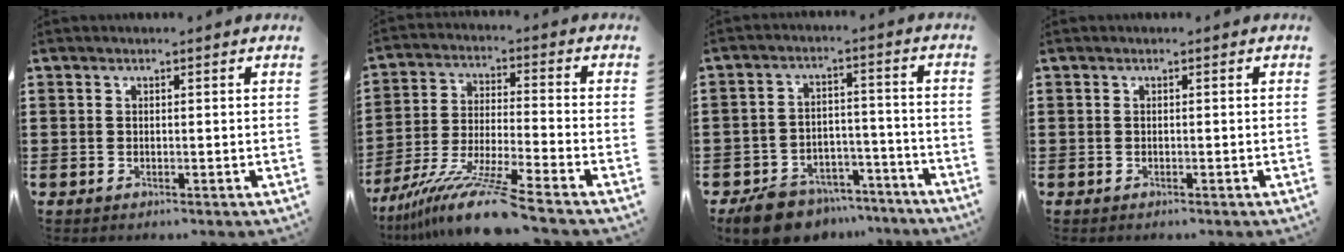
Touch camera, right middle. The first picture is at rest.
{"total": 12.1, "force": [-10.1, -0.4, 6.6], "torque": [-0.127, -0.002, -0.193]}
{"total": 7.5, "force": [-7.0, 2.1, 1.5], "torque": [-0.031, 0.027, -0.135]}
{"total": 0.0}